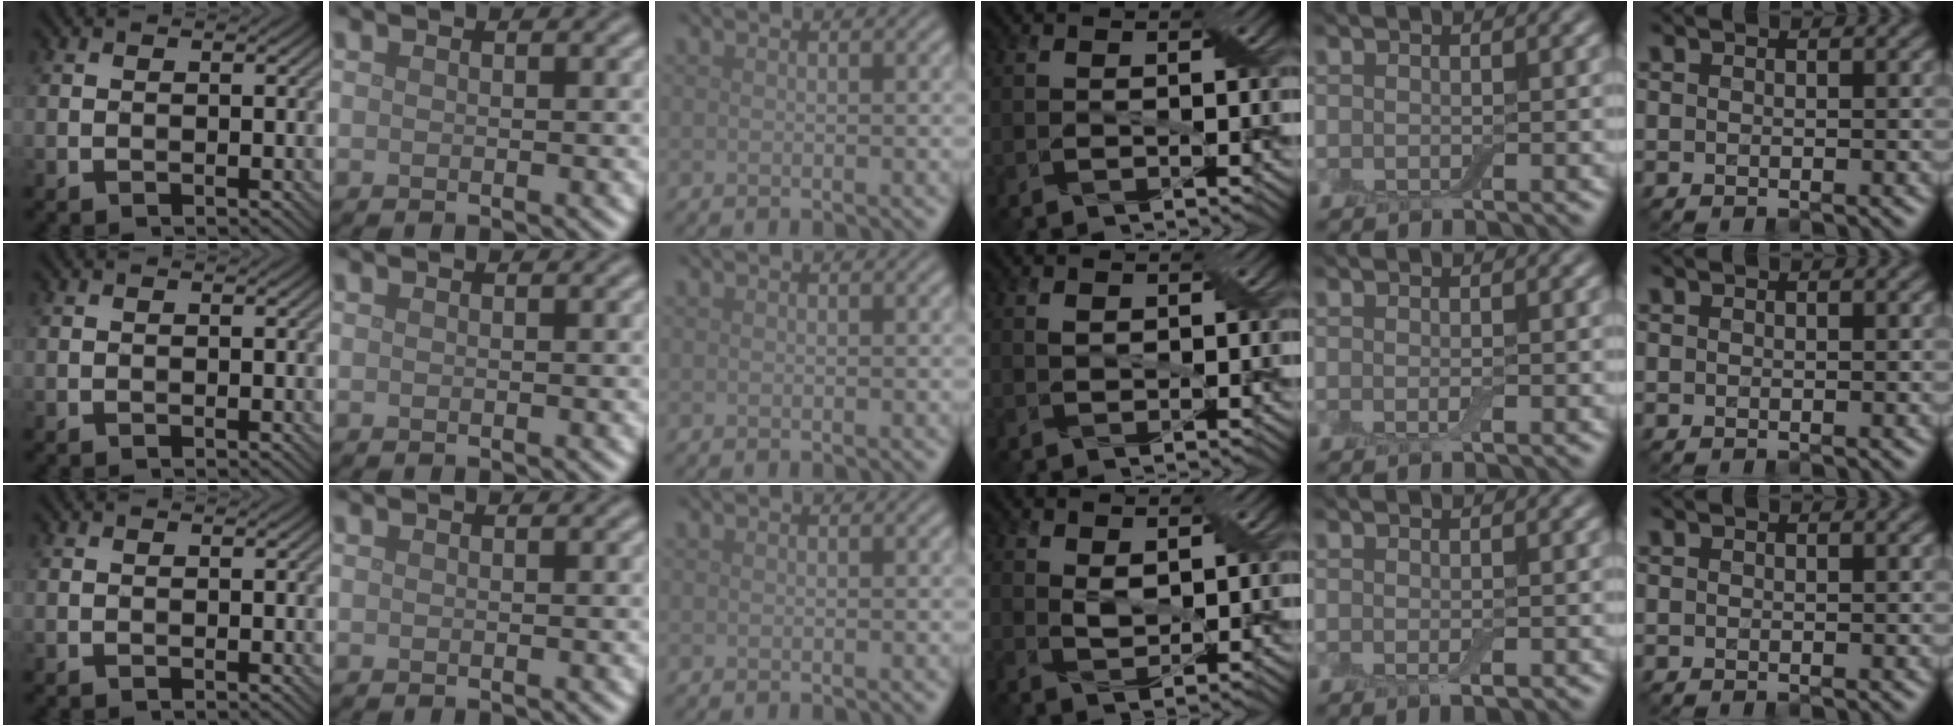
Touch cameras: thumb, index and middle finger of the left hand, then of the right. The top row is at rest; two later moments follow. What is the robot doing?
{"motion": "fold", "object": "bandage"}